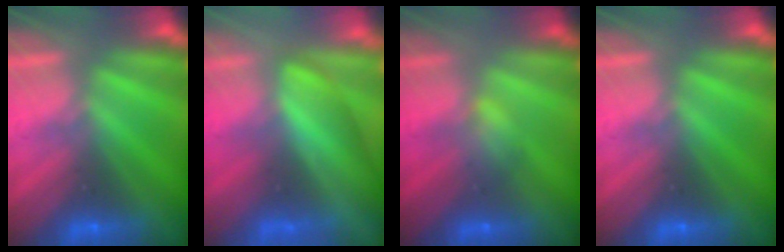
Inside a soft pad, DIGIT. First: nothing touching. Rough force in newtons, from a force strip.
{"total": 3.9}
{"total": 2.7}
{"total": 0.0}